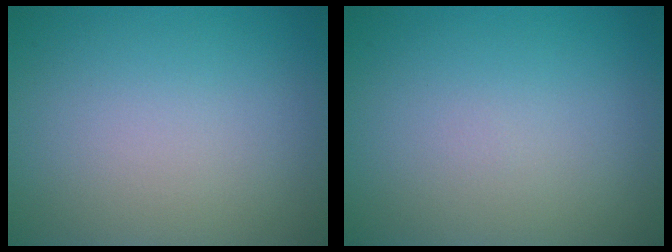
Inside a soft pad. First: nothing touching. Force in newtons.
{"total": 0.0}